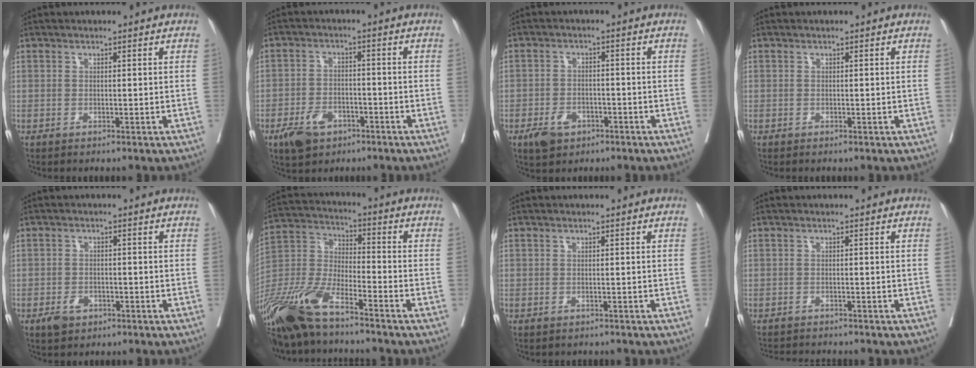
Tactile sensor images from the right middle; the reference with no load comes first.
{"total": 6.2, "force": [-3.6, 3.8, 3.4], "torque": [-0.066, 0.001, -0.058]}
{"total": 4.8, "force": [-2.7, 3.1, 2.5], "torque": [-0.046, 0.001, -0.039]}
{"total": 0.0}
{"total": 3.2, "force": [-1.8, 2.0, 1.6], "torque": [-0.028, 0.001, -0.024]}
{"total": 16.5, "force": [-12.1, 3.6, 10.5], "torque": [-0.238, -0.023, -0.235]}
{"total": 1.4, "force": [-1.2, 0.5, 0.1], "torque": [-0.015, -0.004, -0.017]}
{"total": 5.0, "force": [-4.9, 0.6, 1.2], "torque": [-0.018, -0.011, -0.071]}